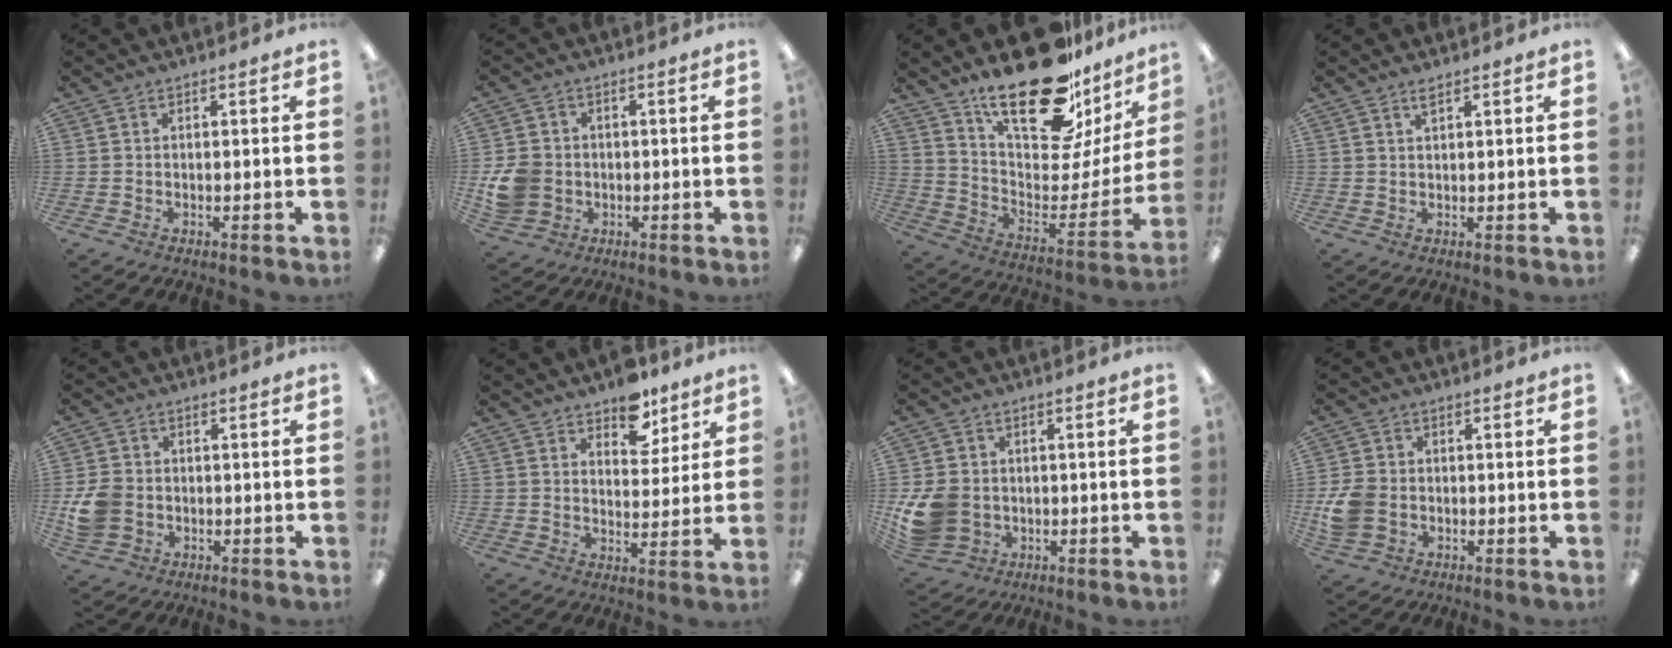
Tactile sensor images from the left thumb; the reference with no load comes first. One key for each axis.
{"total": 7.9, "fx": -1.0, "fy": 7.0, "fz": 3.5, "tx": -0.083, "ty": 0.016, "tz": -0.015}
{"total": 27.3, "fx": 20.1, "fy": 10.4, "fz": 15.2, "tx": -0.216, "ty": -0.141, "tz": 0.345}
{"total": 1.8, "fx": 1.5, "fy": 0.3, "fz": 1.0, "tx": -0.023, "ty": 0.001, "tz": 0.027}
{"total": 7.5, "fx": -1.1, "fy": 6.3, "fz": 3.9, "tx": -0.085, "ty": 0.012, "tz": -0.016}
{"total": 7.9, "fx": 6.3, "fy": 4.1, "fz": 2.5, "tx": -0.017, "ty": -0.040, "tz": 0.110}
{"total": 10.4, "fx": -1.5, "fy": 8.8, "fz": 5.3, "tx": -0.125, "ty": 0.016, "tz": -0.021}
{"total": 7.2, "fx": -1.2, "fy": 5.9, "fz": 4.0, "tx": -0.093, "ty": 0.012, "tz": -0.018}